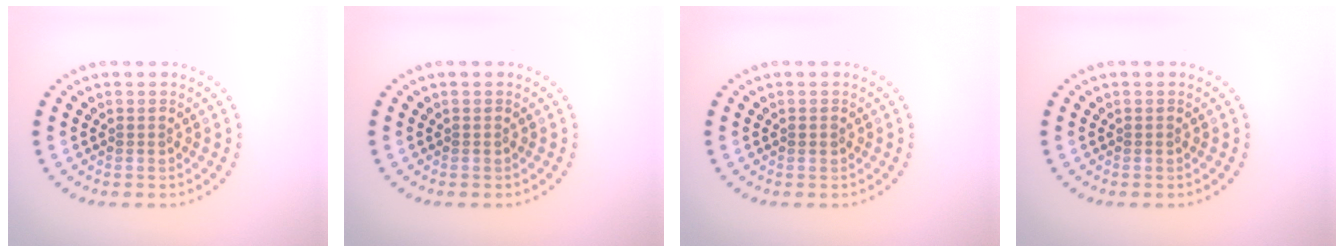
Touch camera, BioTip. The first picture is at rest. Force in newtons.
{"total": 0.0}
{"total": 0.6, "press": 0.6, "slide": 0.0}
{"total": 0.0}